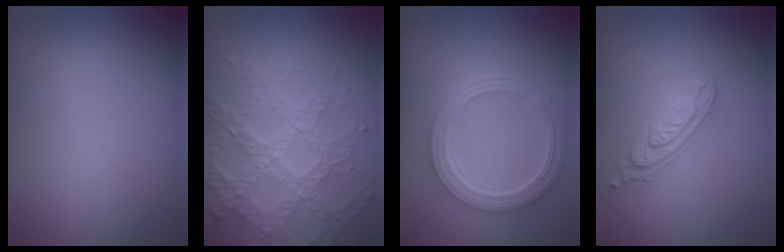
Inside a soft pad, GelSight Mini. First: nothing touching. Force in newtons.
{"total": 4.5, "press": 4.3, "slide": 1.2}
{"total": 4.9, "press": 4.0, "slide": 2.9}
{"total": 2.9, "press": 2.6, "slide": 1.4}